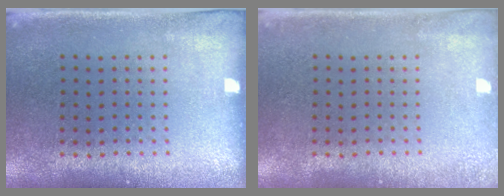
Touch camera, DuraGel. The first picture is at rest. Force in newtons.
{"total": 1.1, "press": 1.0, "slide": 0.2}